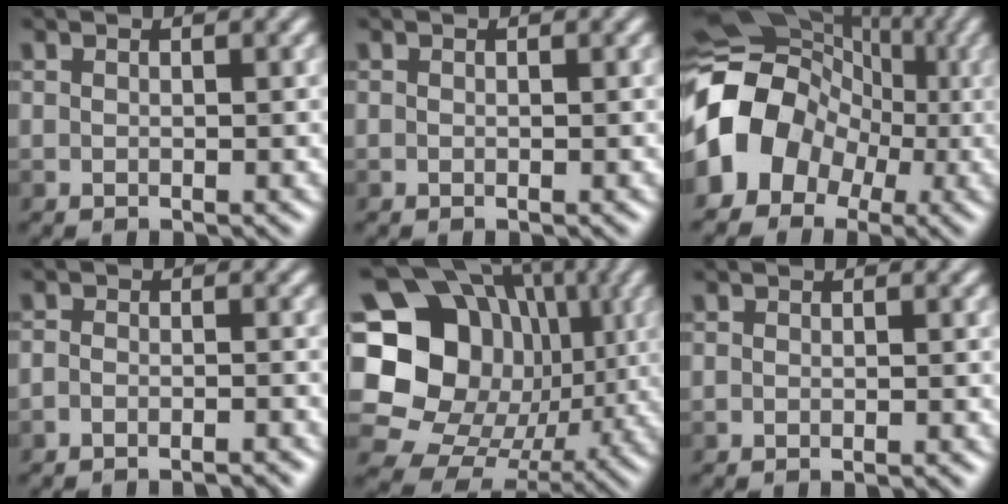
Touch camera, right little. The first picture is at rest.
{"total": 0.0}
{"total": 10.7, "force": [-2.0, 9.0, 5.5], "torque": [-0.098, 0.006, -0.050]}
{"total": 3.3, "force": [-3.1, 0.7, 0.8], "torque": [-0.009, 0.015, -0.044]}
{"total": 19.4, "force": [1.9, 17.2, 8.9], "torque": [-0.166, 0.043, 0.009]}
{"total": 0.9, "force": [-0.8, 0.1, 0.4], "torque": [-0.002, -0.004, -0.015]}